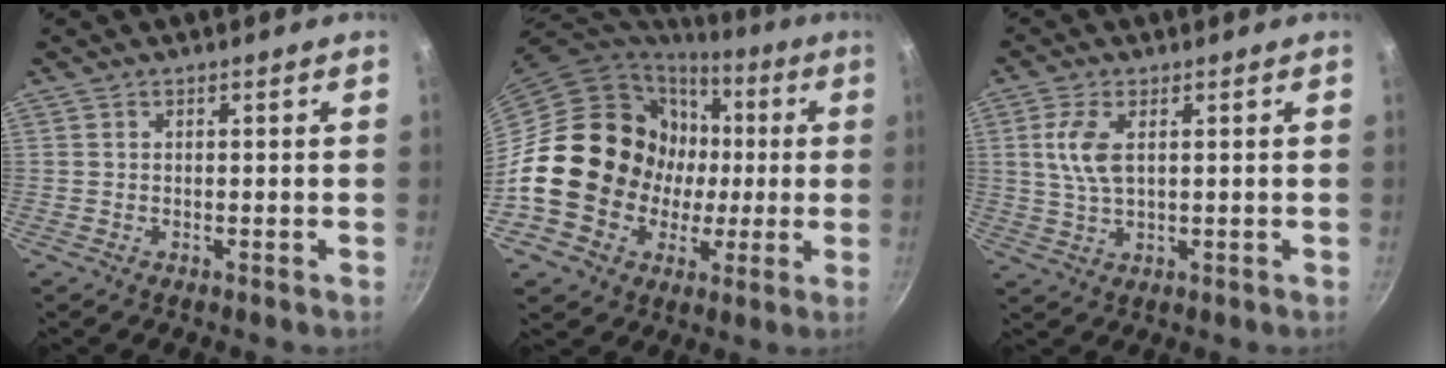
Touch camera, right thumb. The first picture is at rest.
{"total": 22.3, "force": [-0.7, 19.4, 10.9], "torque": [-0.177, 0.028, 0.004]}
{"total": 6.3, "force": [1.5, 3.0, 5.4], "torque": [-0.112, 0.000, 0.030]}